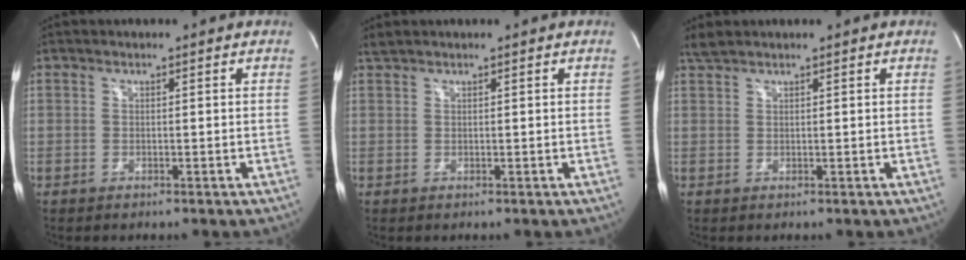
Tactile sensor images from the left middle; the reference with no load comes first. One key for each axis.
{"total": 0.9, "fx": 0.9, "fy": -0.1, "fz": 0.1, "tx": -0.011, "ty": 0.011, "tz": 0.024}
{"total": 1.7, "fx": 1.6, "fy": 0.1, "fz": 0.4, "tx": -0.018, "ty": 0.013, "tz": 0.038}